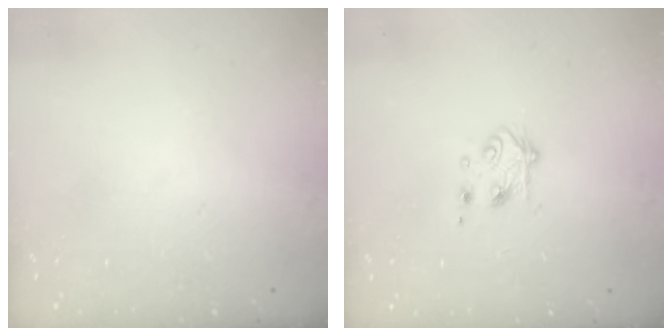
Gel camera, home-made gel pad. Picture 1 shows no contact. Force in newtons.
{"total": 4.9, "press": 4.9, "slide": 0.7}